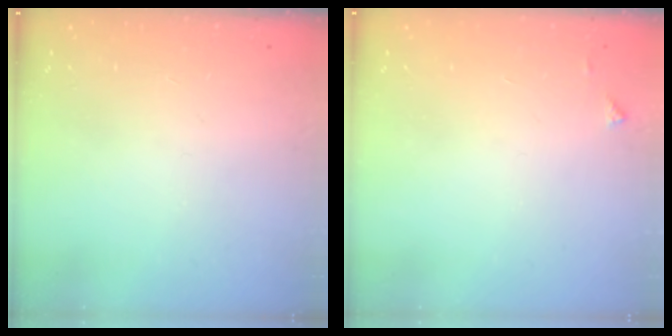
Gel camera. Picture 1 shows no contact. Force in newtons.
{"total": 3.6, "press": 3.6, "slide": 0.5}